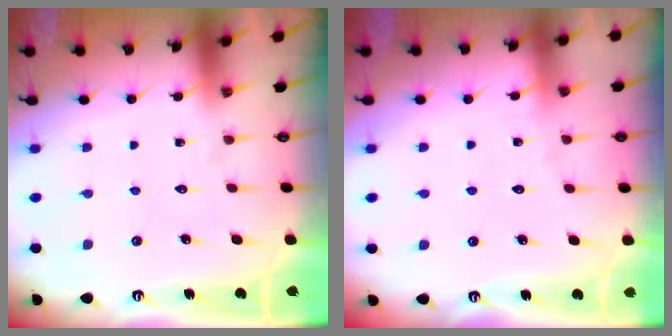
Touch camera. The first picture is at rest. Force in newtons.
{"total": 3.1, "press": 3.1, "slide": 0.4}